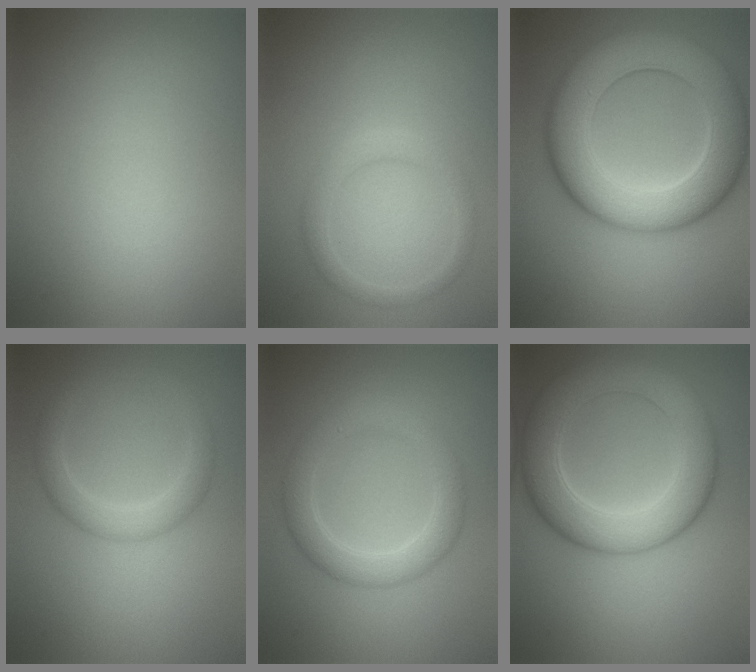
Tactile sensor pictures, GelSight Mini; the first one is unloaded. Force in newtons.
{"total": 2.1, "press": 2.0, "slide": 0.3}
{"total": 10.9, "press": 10.9, "slide": 0.4}
{"total": 2.7, "press": 2.7, "slide": 0.1}
{"total": 3.9, "press": 3.9, "slide": 0.1}
{"total": 8.0, "press": 8.0, "slide": 0.2}